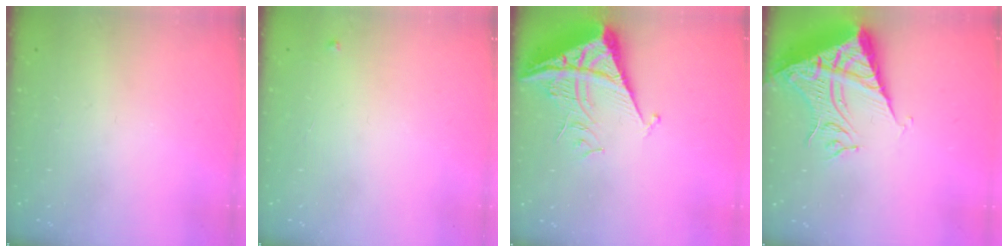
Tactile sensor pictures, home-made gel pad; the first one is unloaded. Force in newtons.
{"total": 3.1, "press": 3.1, "slide": 0.5}
{"total": 8.5, "press": 8.5, "slide": 0.8}
{"total": 12.5, "press": 12.5, "slide": 1.2}